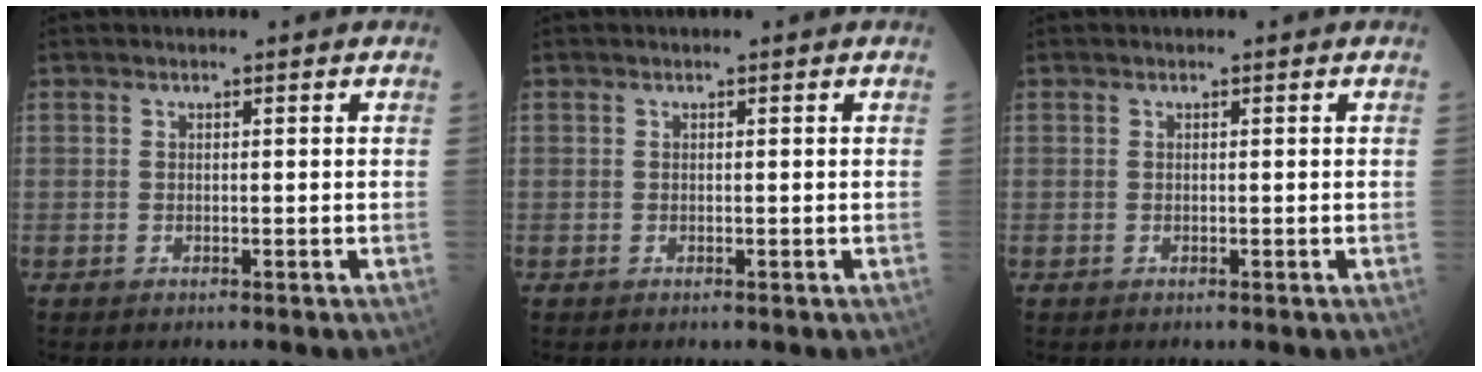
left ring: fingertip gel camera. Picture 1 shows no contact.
{"total": 0.0}
{"total": 0.0}